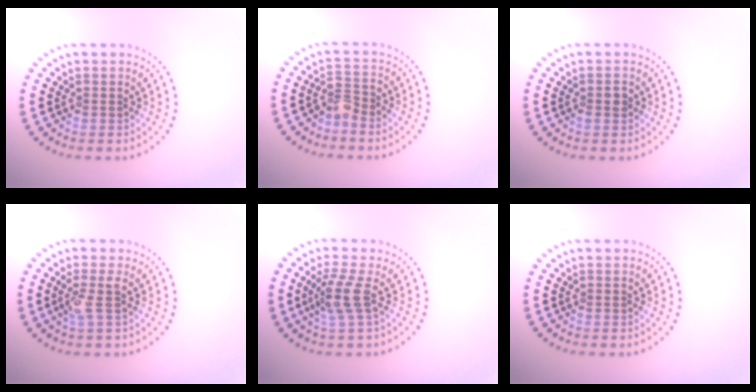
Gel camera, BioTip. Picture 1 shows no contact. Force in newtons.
{"total": 1.8, "press": 1.5, "slide": 1.1}
{"total": 1.1, "press": 1.0, "slide": 0.3}
{"total": 1.8, "press": 1.4, "slide": 1.1}
{"total": 2.5, "press": 1.9, "slide": 1.7}
{"total": 0.0}